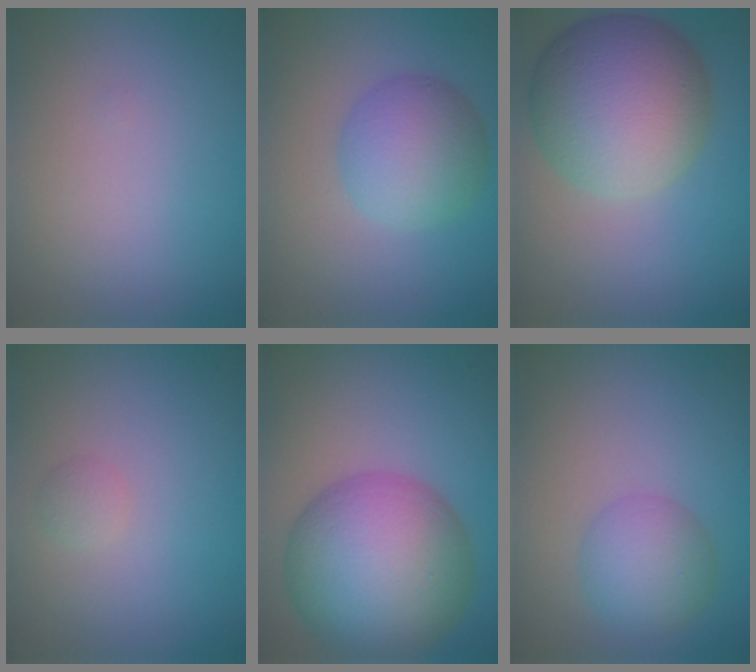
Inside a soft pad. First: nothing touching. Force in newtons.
{"total": 5.1, "press": 5.1, "slide": 0.1}
{"total": 10.4, "press": 10.4, "slide": 0.5}
{"total": 0.9, "press": 0.9, "slide": 0.1}
{"total": 12.4, "press": 12.4, "slide": 0.4}
{"total": 3.8, "press": 3.8, "slide": 0.2}